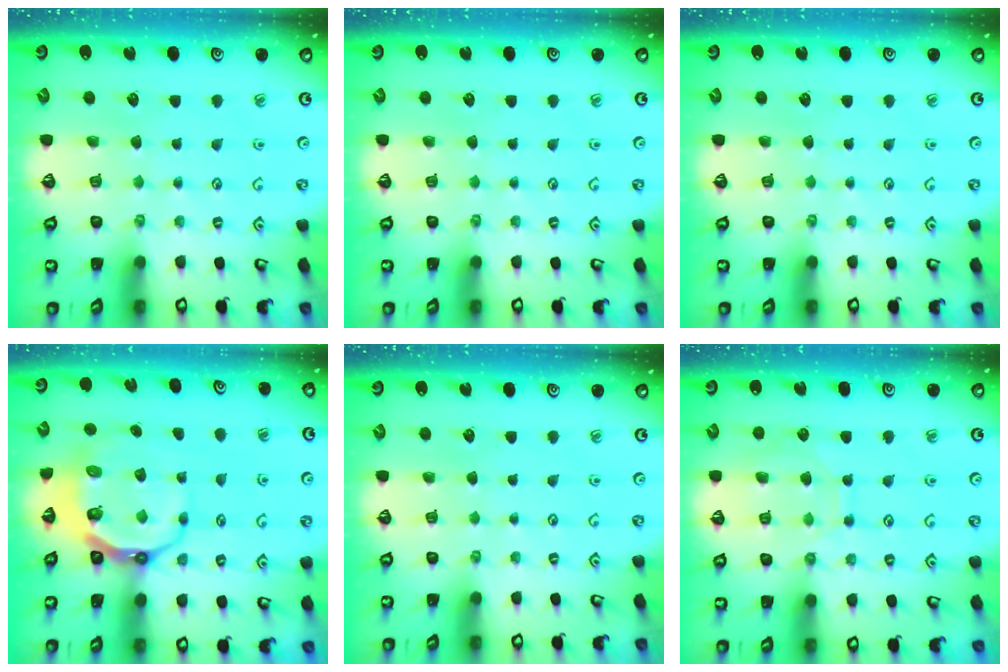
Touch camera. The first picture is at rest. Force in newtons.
{"total": 0.0}
{"total": 0.0}
{"total": 10.8, "press": 10.0, "slide": 4.1}
{"total": 0.0}
{"total": 10.3, "press": 10.2, "slide": 0.9}